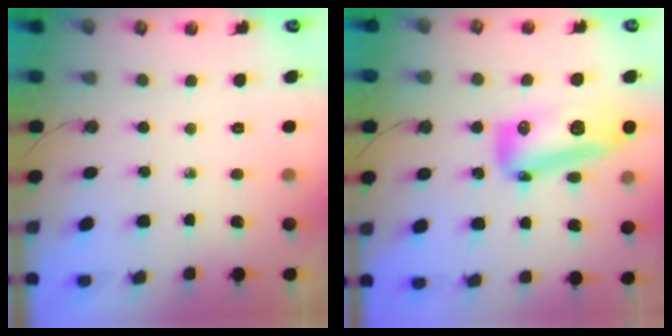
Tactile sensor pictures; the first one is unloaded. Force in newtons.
{"total": 15.9, "press": 15.8, "slide": 1.6}